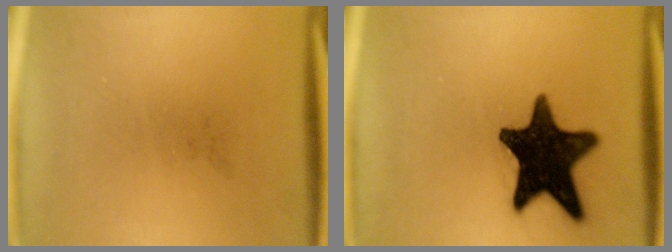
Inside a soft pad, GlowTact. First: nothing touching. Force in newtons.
{"total": 17.1}